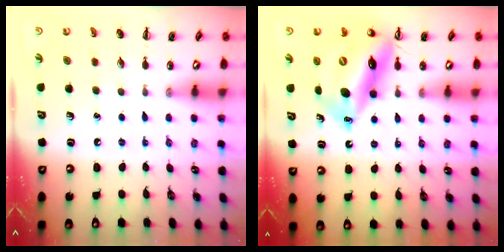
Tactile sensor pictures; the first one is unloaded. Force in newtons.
{"total": 16.1, "press": 15.4, "slide": 4.5}